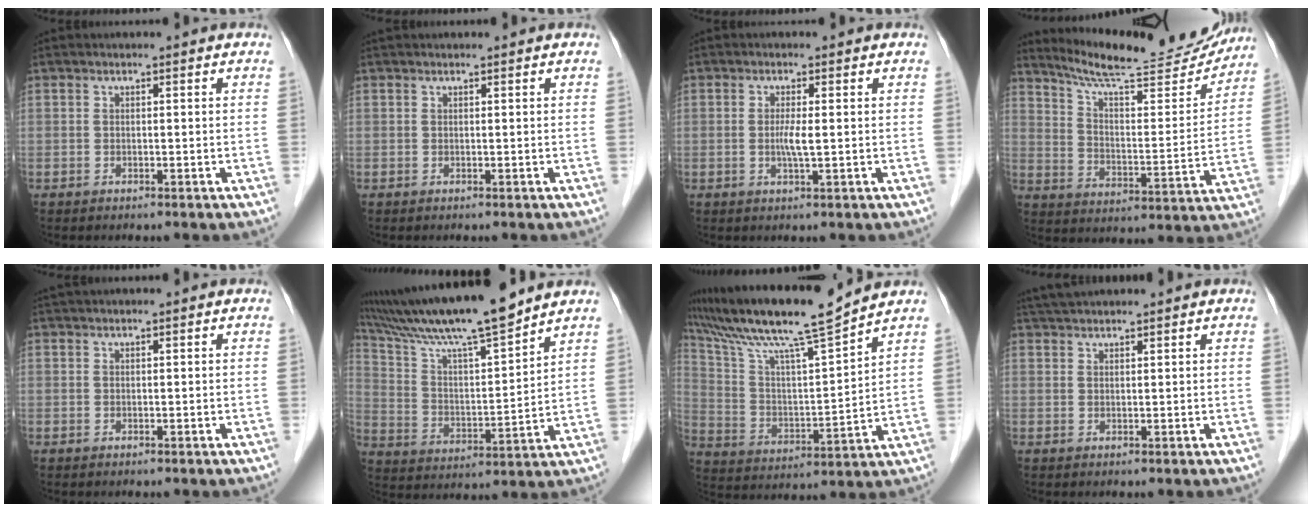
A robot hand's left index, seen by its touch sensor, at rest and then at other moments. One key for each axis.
{"total": 1.2, "fx": 1.1, "fy": 0.1, "fz": 0.4, "tx": -0.007, "ty": 0.024, "tz": 0.021}
{"total": 2.4, "fx": 0.0, "fy": 0.0, "fz": 2.4, "tx": -0.052, "ty": -0.004, "tz": -0.001}
{"total": 19.9, "fx": 18.6, "fy": 2.1, "fz": 6.7, "tx": -0.109, "ty": -0.034, "tz": 0.264}
{"total": 2.3, "fx": 2.1, "fy": 0.0, "fz": 1.1, "tx": -0.011, "ty": 0.031, "tz": 0.037}
{"total": 17.7, "fx": 15.2, "fy": 0.0, "fz": 9.1, "tx": -0.168, "ty": 0.010, "tz": 0.264}
{"total": 16.8, "fx": 14.3, "fy": -0.9, "fz": 8.8, "tx": -0.168, "ty": 0.008, "tz": 0.250}
{"total": 4.8, "fx": 4.5, "fy": 0.3, "fz": 1.8, "tx": -0.032, "ty": 0.037, "tz": 0.082}